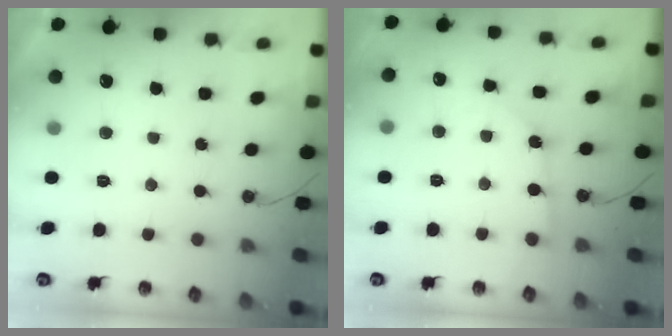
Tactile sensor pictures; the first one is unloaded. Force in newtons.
{"total": 4.8, "press": 4.8, "slide": 0.4}